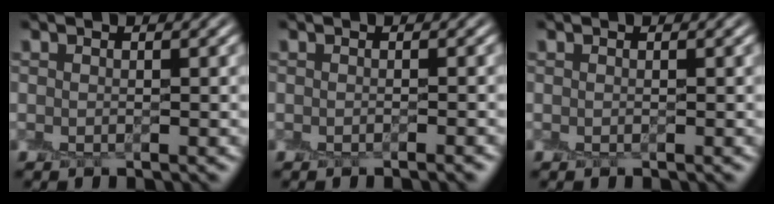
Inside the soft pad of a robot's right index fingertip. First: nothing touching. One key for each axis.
{"total": 0.9, "fx": -0.8, "fy": -0.2, "fz": 0.2, "tx": -0.001, "ty": -0.007, "tz": -0.012}
{"total": 0.0}